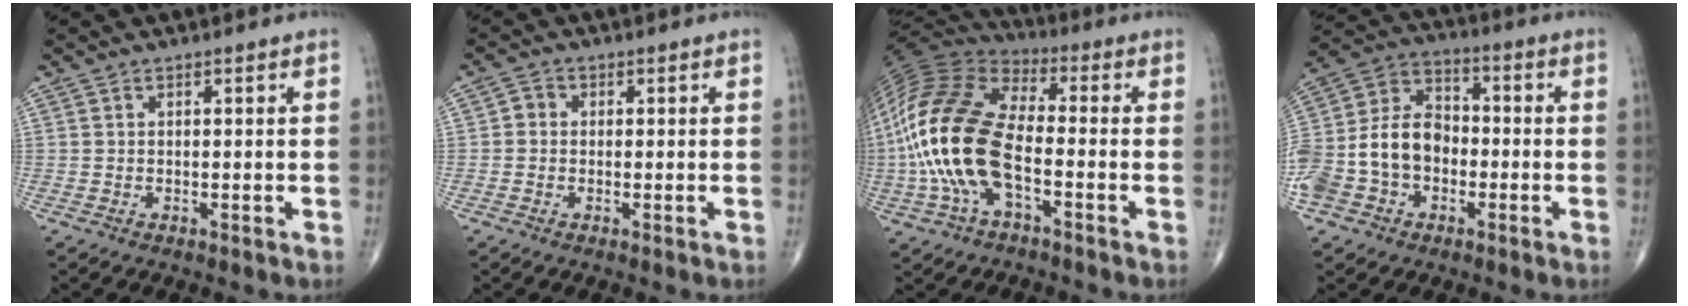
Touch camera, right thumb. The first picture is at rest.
{"total": 2.0, "force": [-0.1, 1.8, 0.8], "torque": [-0.002, 0.005, -0.008]}
{"total": 21.1, "force": [-4.0, 10.4, 17.9], "torque": [-0.389, 0.025, -0.080]}
{"total": 16.0, "force": [-3.7, 12.1, 9.8], "torque": [-0.189, 0.049, -0.073]}